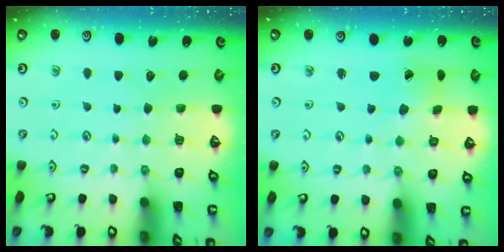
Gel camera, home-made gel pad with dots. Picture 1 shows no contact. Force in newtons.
{"total": 2.9, "press": 2.9, "slide": 0.4}